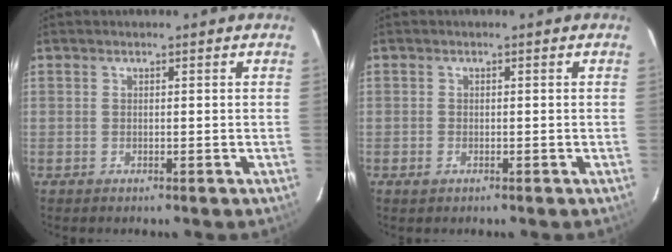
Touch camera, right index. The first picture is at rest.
{"total": 1.2, "force": [-0.7, 0.8, 0.5], "torque": [-0.008, -0.001, -0.013]}